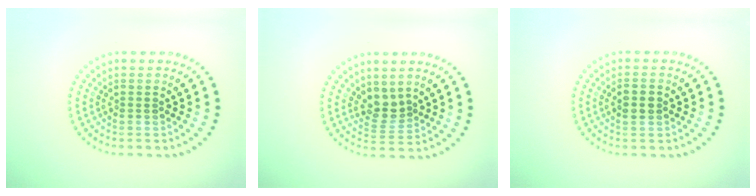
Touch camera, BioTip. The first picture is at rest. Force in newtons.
{"total": 2.2, "press": 1.7, "slide": 1.4}
{"total": 1.6, "press": 1.6, "slide": 0.1}